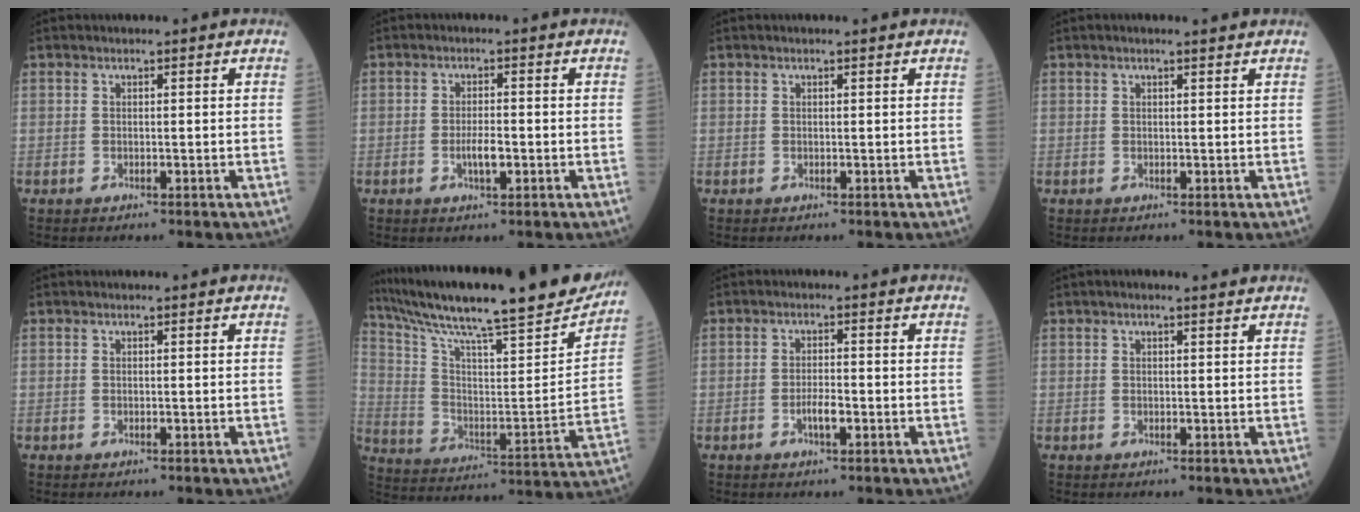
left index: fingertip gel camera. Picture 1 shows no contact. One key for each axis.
{"total": 2.8, "fx": -0.8, "fy": 0.7, "fz": 2.6, "tx": -0.052, "ty": 0.000, "tz": -0.013}
{"total": 0.8, "fx": 0.7, "fy": -0.1, "fz": 0.3, "tx": -0.009, "ty": 0.000, "tz": 0.011}
{"total": 2.0, "fx": 1.7, "fy": -0.1, "fz": 1.0, "tx": -0.016, "ty": 0.010, "tz": 0.022}
{"total": 0.0}
{"total": 27.1, "fx": 23.1, "fy": 2.1, "fz": 14.0, "tx": -0.239, "ty": -0.033, "tz": 0.338}
{"total": 2.4, "fx": -1.0, "fy": 0.5, "fz": 2.1, "tx": -0.038, "ty": 0.001, "tz": -0.018}
{"total": 2.3, "fx": 1.9, "fy": 0.1, "fz": 1.4, "tx": -0.021, "ty": 0.016, "tz": 0.026}